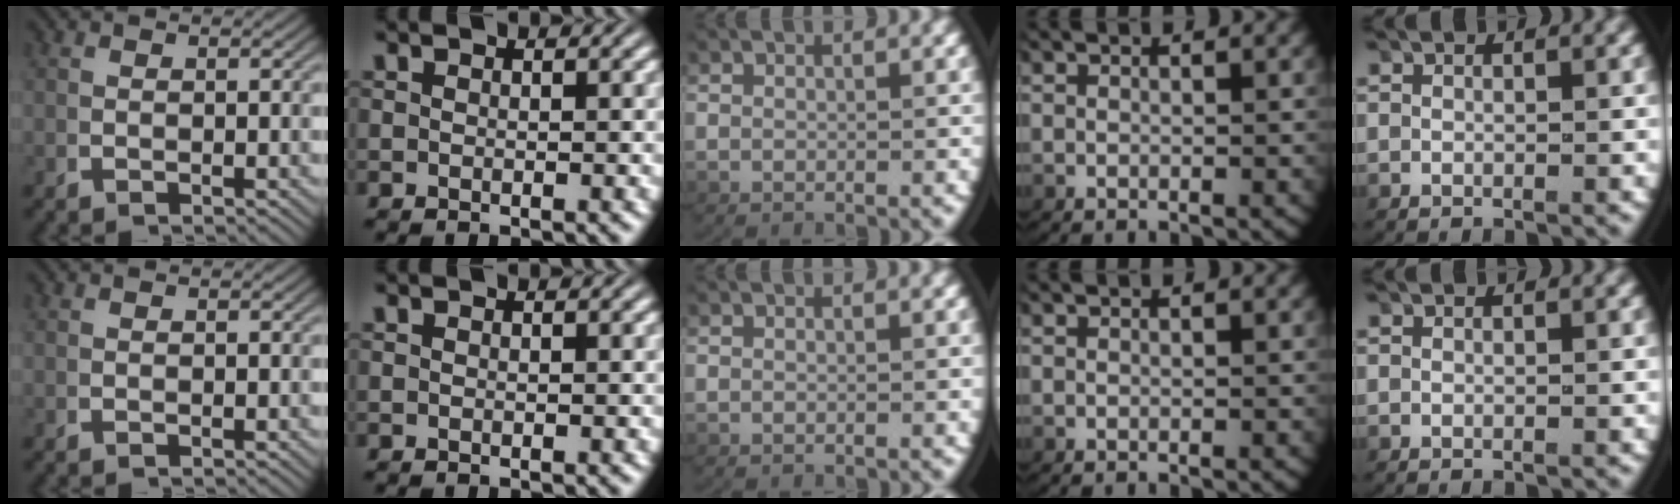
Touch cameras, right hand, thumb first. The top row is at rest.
{}